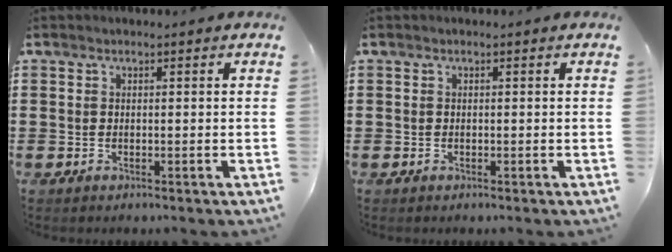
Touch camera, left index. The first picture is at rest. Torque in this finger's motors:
{"motor_torque": [0.03, 0.05, 0.01, 0.00]}